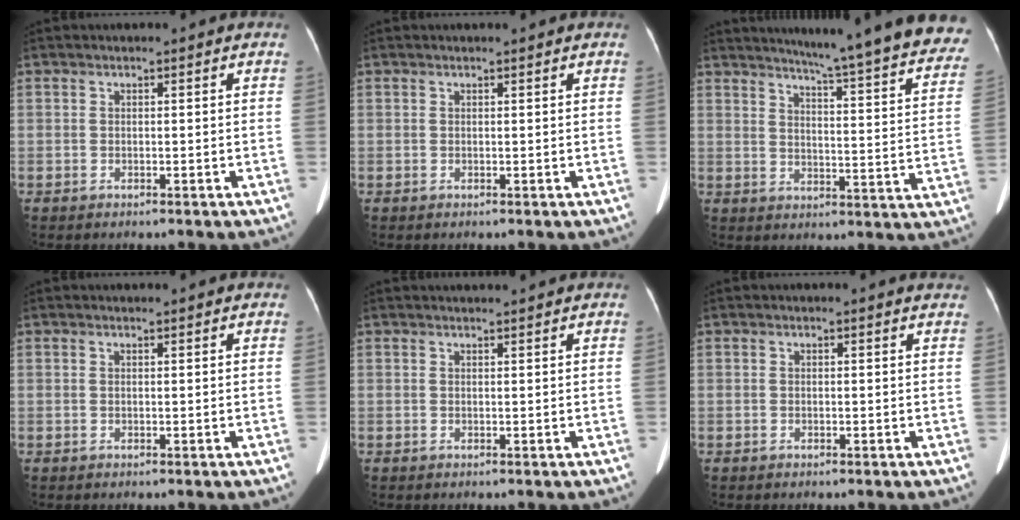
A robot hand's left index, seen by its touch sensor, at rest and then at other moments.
{"total": 0.7, "force": [0.6, 0.1, 0.2], "torque": [-0.003, 0.005, 0.008]}
{"total": 28.0, "force": [25.3, 1.4, 11.8], "torque": [-0.158, -0.097, 0.293]}
{"total": 2.7, "force": [2.6, 0.3, 0.8], "torque": [-0.013, 0.015, 0.028]}
{"total": 3.3, "force": [3.2, -0.2, 0.8], "torque": [-0.011, 0.018, 0.042]}
{"total": 2.6, "force": [2.6, 0.2, 0.3], "torque": [-0.008, -0.006, 0.011]}